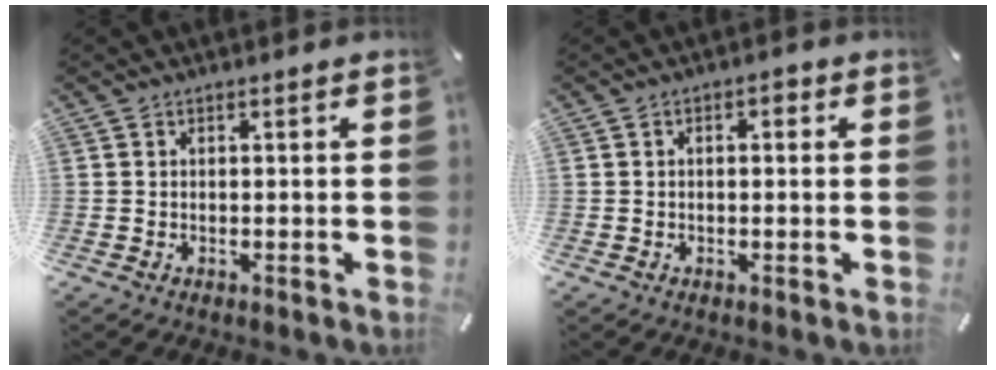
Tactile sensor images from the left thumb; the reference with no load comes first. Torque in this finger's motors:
{"motor_torque": [-0.22, -0.14, -0.07, 0.16, -0.01]}